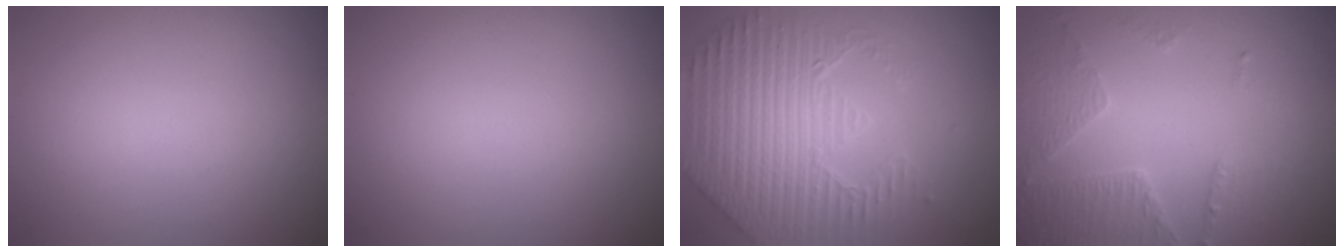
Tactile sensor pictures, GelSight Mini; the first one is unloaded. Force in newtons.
{"total": 0.0}
{"total": 6.5, "press": 5.3, "slide": 3.8}
{"total": 4.5, "press": 3.3, "slide": 3.1}